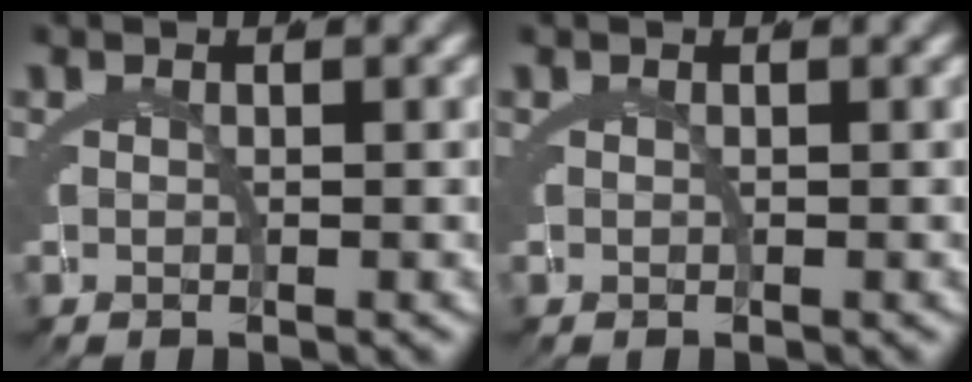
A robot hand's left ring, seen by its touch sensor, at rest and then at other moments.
{"total": 0.0}